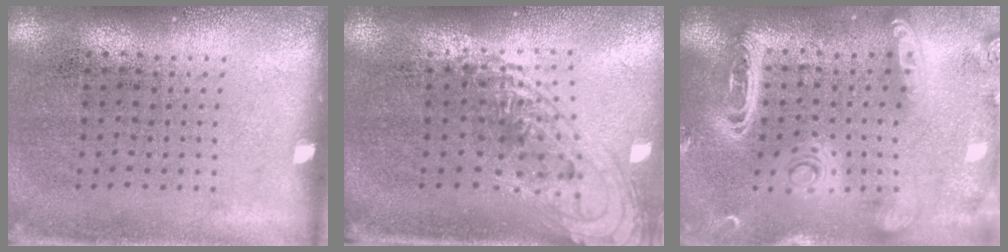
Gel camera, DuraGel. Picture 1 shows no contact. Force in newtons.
{"total": 1.7, "press": 1.3, "slide": 1.0}
{"total": 3.0, "press": 2.5, "slide": 1.5}